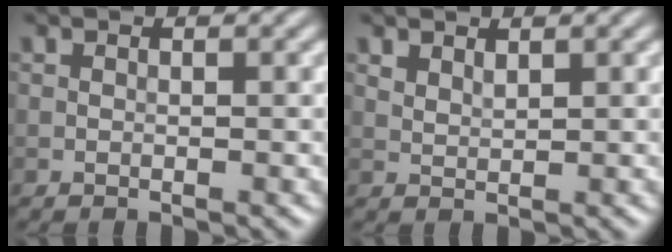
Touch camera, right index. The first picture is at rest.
{"total": 1.3, "force": [1.1, 0.5, 0.5], "torque": [-0.017, -0.003, 0.023]}